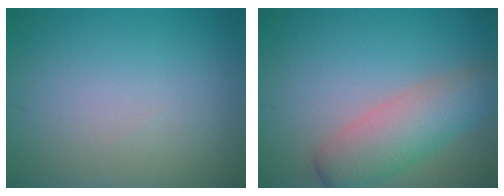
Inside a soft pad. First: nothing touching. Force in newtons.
{"total": 5.1, "press": 5.1, "slide": 0.2}